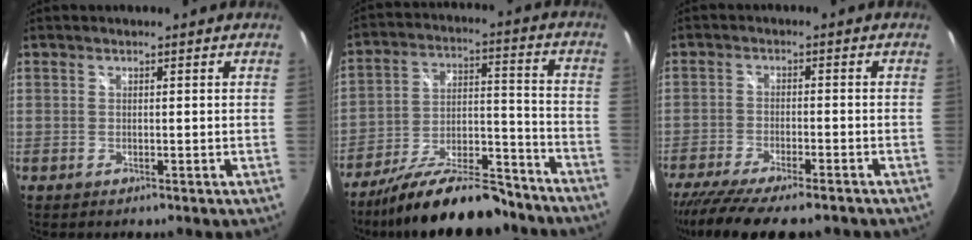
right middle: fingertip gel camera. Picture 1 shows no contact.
{"total": 20.4, "force": [-16.5, 5.7, 10.6], "torque": [-0.184, -0.005, -0.249]}
{"total": 14.2, "force": [-11.9, 2.8, 7.3], "torque": [-0.155, -0.048, -0.189]}